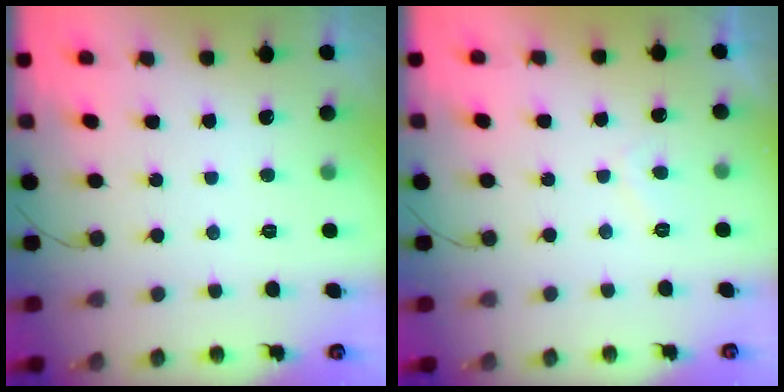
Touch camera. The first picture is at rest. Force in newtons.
{"total": 1.2, "press": 1.0, "slide": 0.7}